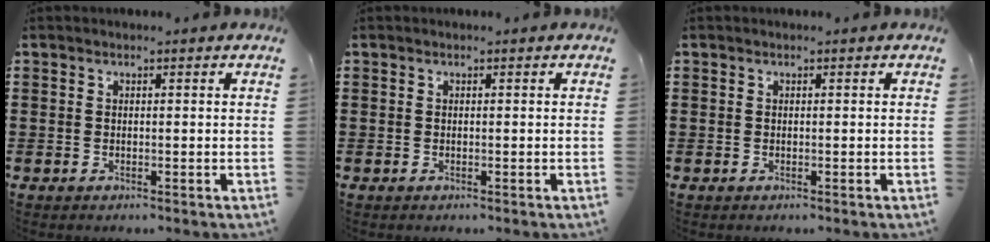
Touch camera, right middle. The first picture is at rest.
{"total": 0.0}
{"total": 0.0}